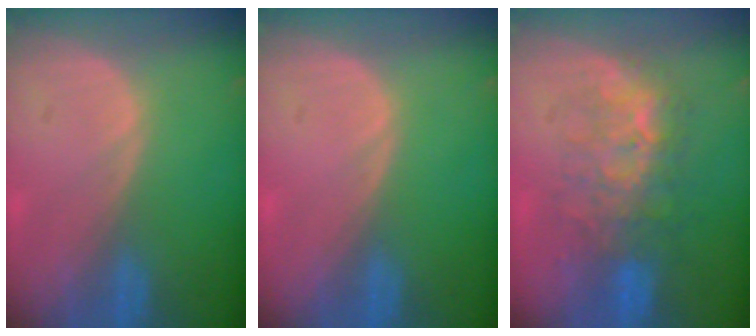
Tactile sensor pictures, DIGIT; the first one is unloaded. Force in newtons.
{"total": 0.0}
{"total": 8.2, "press": 8.0, "slide": 1.8}